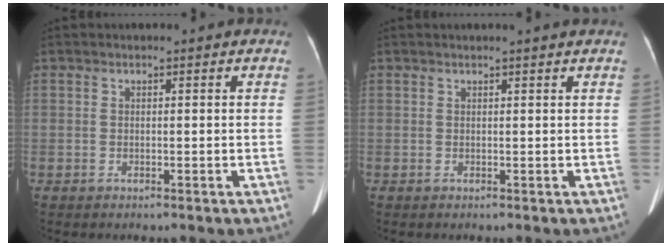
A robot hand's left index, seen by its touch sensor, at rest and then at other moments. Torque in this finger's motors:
{"motor_torque": [-0.20, -0.13, 0.08, 0.02]}